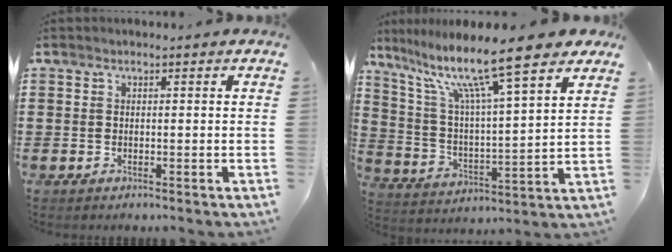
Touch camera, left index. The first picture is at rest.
{"total": 13.3, "force": [10.2, 1.2, 8.4], "torque": [-0.182, -0.054, 0.165]}